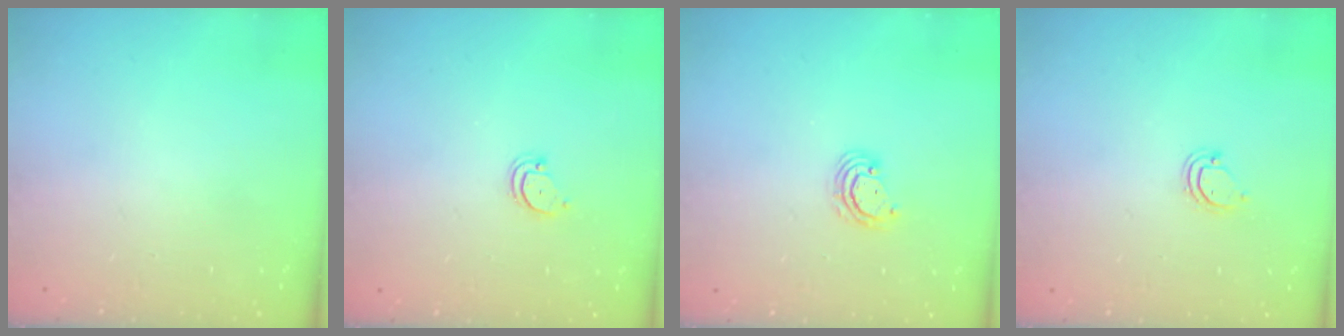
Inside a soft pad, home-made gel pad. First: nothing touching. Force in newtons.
{"total": 3.0, "press": 3.0, "slide": 0.3}
{"total": 4.1, "press": 4.1, "slide": 0.4}
{"total": 3.6, "press": 3.6, "slide": 0.5}